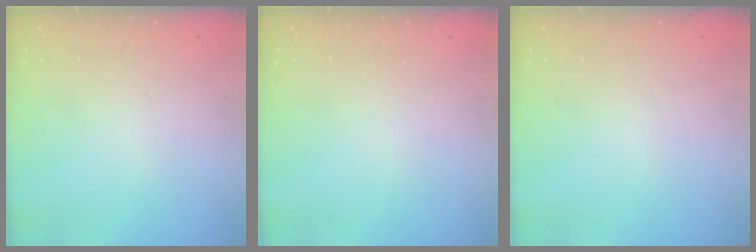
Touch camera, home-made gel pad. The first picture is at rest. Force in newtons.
{"total": 0.0}
{"total": 0.0}